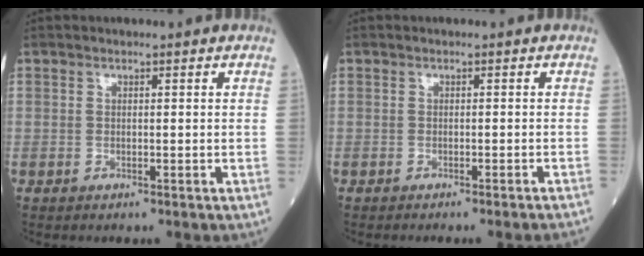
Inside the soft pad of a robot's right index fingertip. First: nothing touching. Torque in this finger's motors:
{"motor_torque": [0.00, -0.17, 0.11, 0.04]}